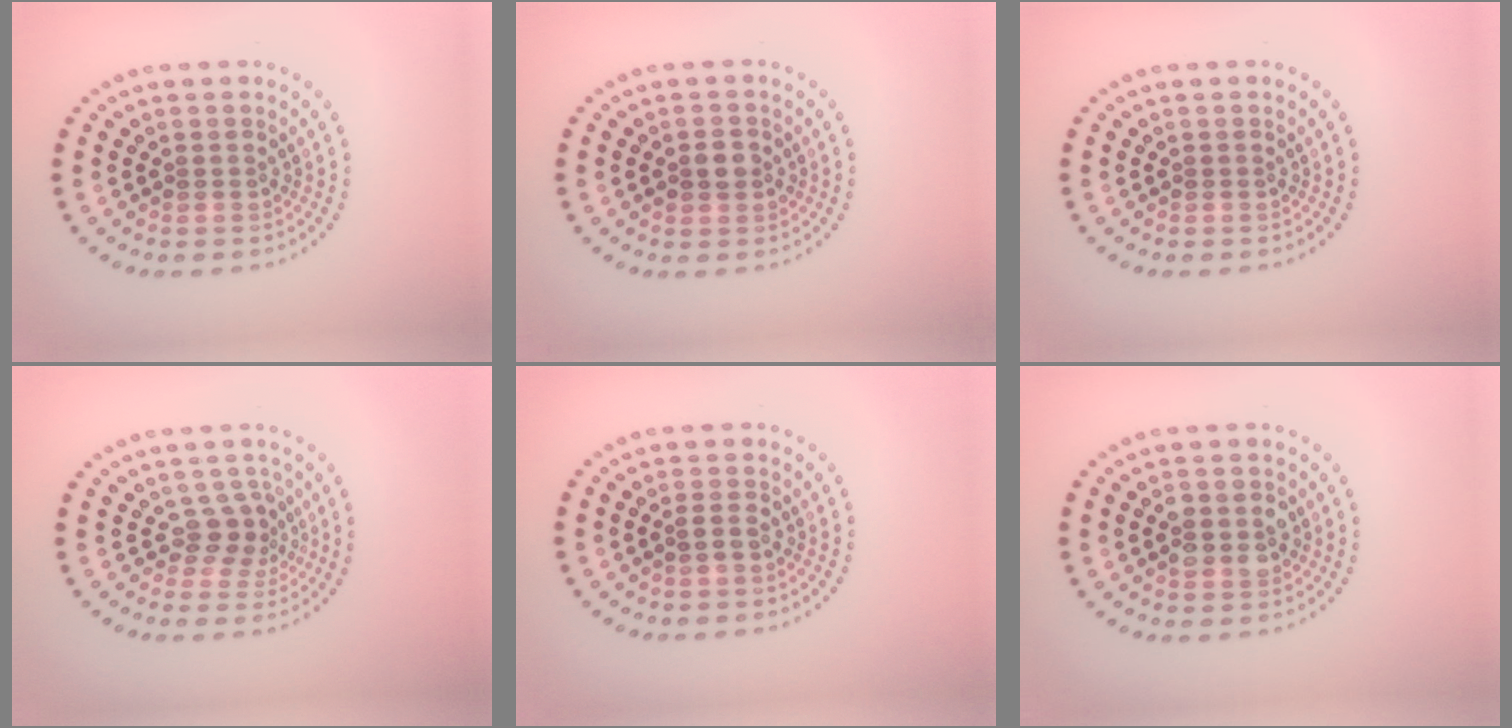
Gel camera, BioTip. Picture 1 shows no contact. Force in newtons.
{"total": 1.7, "press": 1.7, "slide": 0.3}
{"total": 0.0}
{"total": 2.3, "press": 1.7, "slide": 1.6}
{"total": 0.7, "press": 0.5, "slide": 0.4}
{"total": 2.9, "press": 2.9, "slide": 0.3}